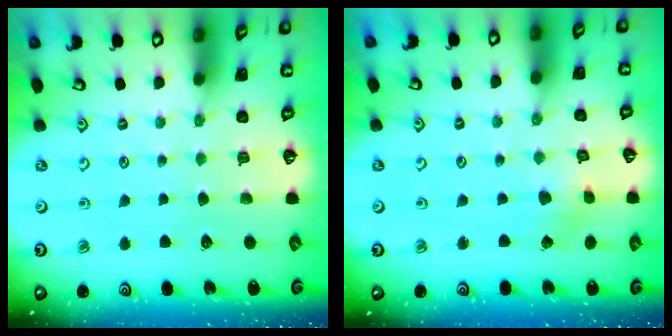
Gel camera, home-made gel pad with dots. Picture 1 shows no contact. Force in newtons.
{"total": 2.9, "press": 2.8, "slide": 0.2}